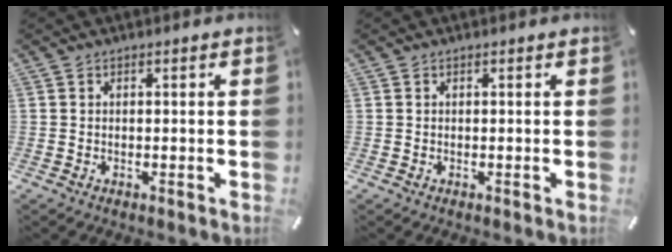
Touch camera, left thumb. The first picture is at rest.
{"total": 0.0}